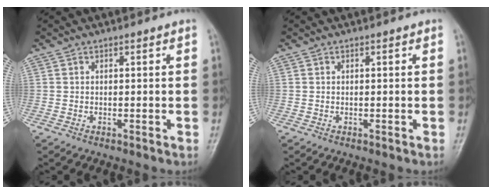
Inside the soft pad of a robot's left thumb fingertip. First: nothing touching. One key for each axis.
{"total": 0.0}